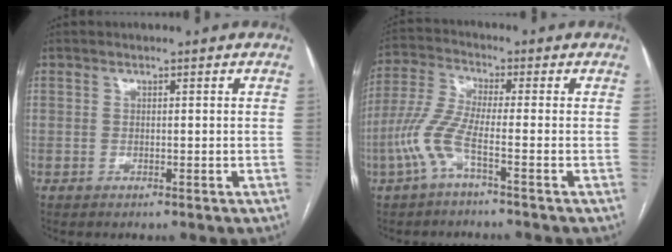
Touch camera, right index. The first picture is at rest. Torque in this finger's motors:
{"motor_torque": [0.91, -0.76, 0.64, 0.20]}